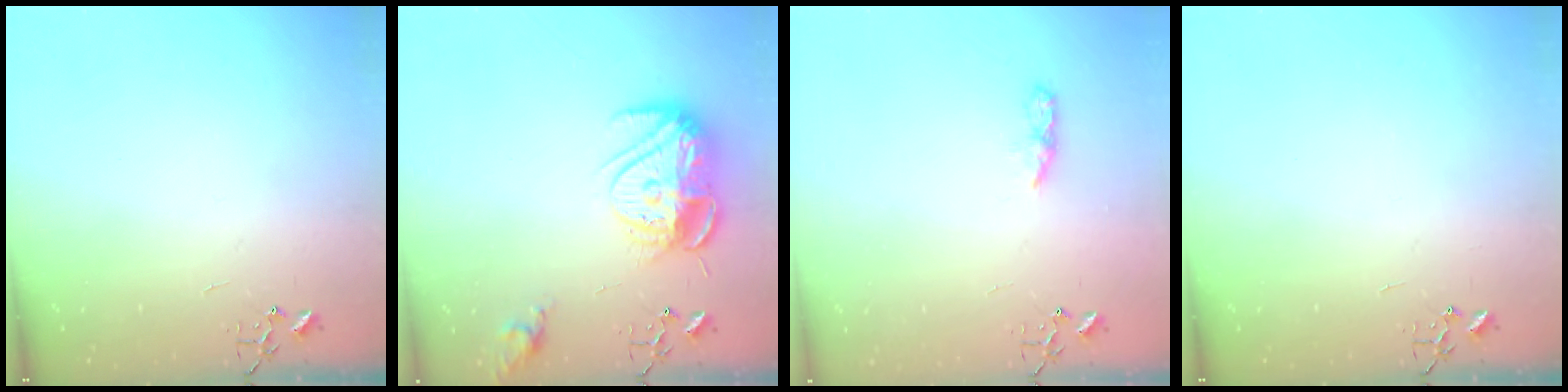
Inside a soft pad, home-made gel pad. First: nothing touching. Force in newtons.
{"total": 15.7, "press": 15.7, "slide": 1.0}
{"total": 5.1, "press": 5.1, "slide": 0.6}
{"total": 0.0}